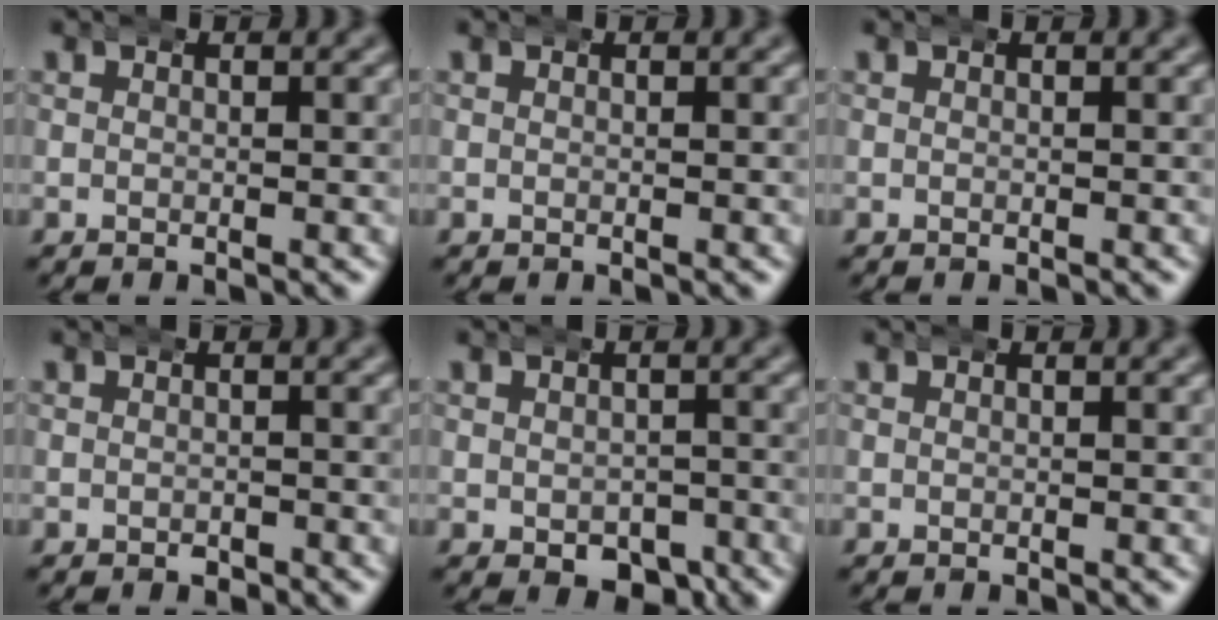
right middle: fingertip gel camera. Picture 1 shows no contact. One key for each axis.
{"total": 0.0}
{"total": 0.0}
{"total": 0.5, "fx": -0.4, "fy": 0.4, "fz": 0.1, "tx": -0.001, "ty": -0.004, "tz": -0.004}
{"total": 3.4, "fx": -2.3, "fy": 2.1, "fz": 1.2, "tx": -0.013, "ty": -0.017, "tz": -0.031}
{"total": 0.0}